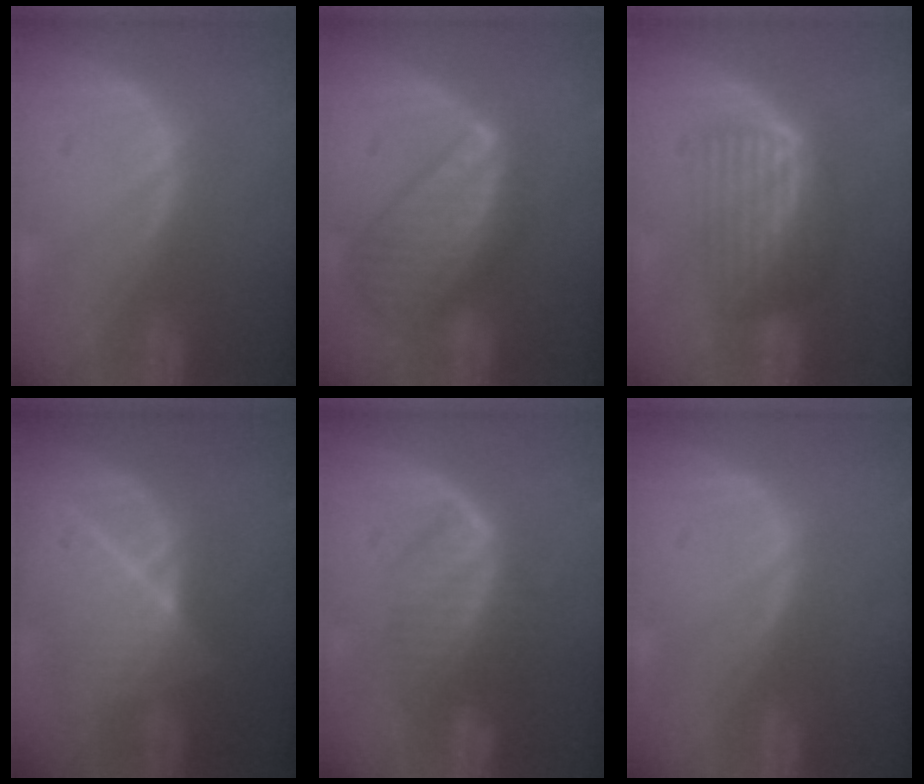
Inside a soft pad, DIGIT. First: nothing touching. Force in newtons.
{"total": 9.8, "press": 8.5, "slide": 4.8}
{"total": 7.2, "press": 6.1, "slide": 4.0}
{"total": 7.7, "press": 7.5, "slide": 2.0}
{"total": 6.6, "press": 6.2, "slide": 2.3}
{"total": 0.0}